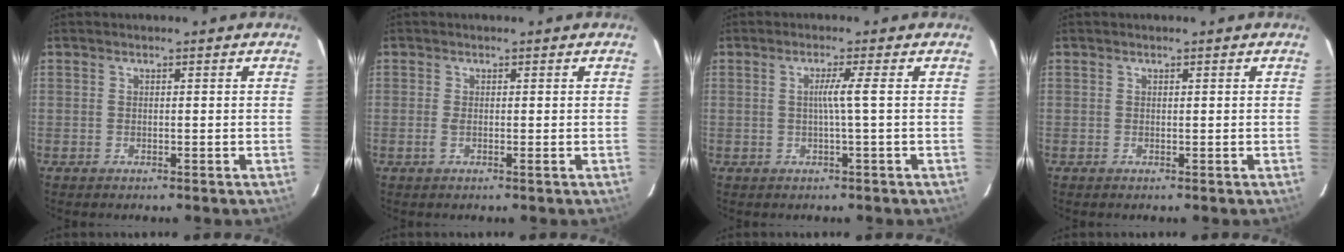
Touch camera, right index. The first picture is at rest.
{"total": 1.2, "force": [-0.2, 0.1, 1.2], "torque": [-0.023, -0.003, -0.004]}
{"total": 2.6, "force": [0.1, -1.0, 2.4], "torque": [-0.044, -0.002, 0.002]}
{"total": 0.0}